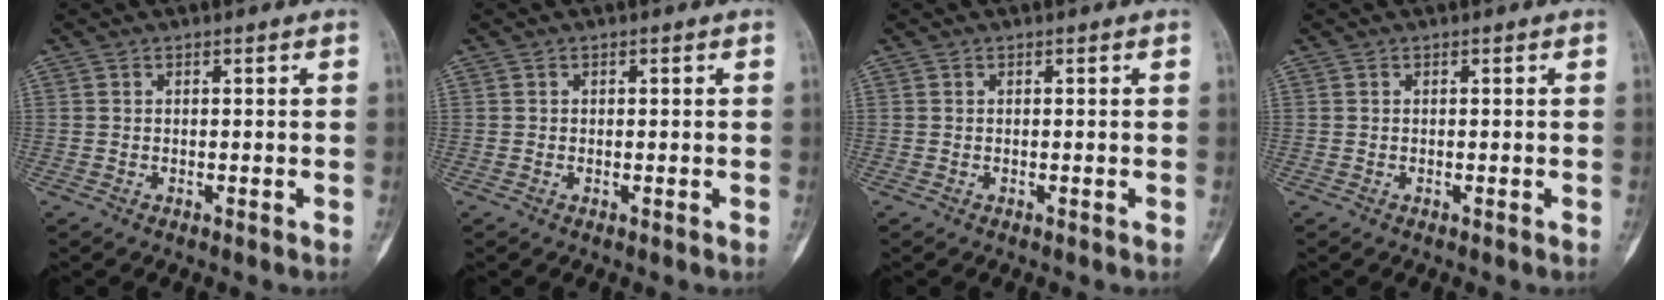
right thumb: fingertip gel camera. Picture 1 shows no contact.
{"total": 0.0}
{"total": 0.0}
{"total": 0.0}